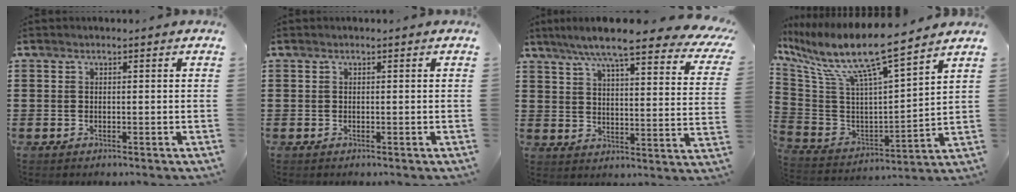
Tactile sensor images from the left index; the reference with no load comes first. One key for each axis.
{"total": 0.0}
{"total": 9.4, "fx": 7.8, "fy": 0.7, "fz": 5.3, "tx": -0.124, "ty": -0.039, "tz": 0.130}
{"total": 11.3, "fx": 8.6, "fy": 0.9, "fz": 7.2, "tx": -0.172, "ty": -0.061, "tz": 0.142}